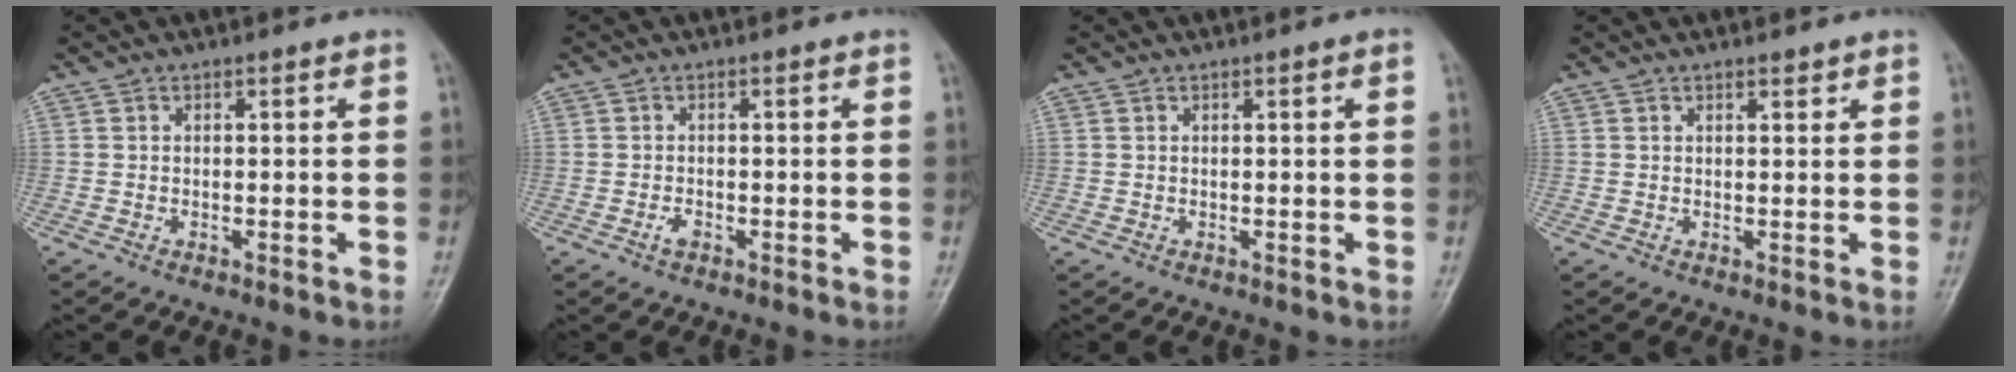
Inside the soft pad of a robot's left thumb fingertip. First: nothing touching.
{"total": 1.2, "force": [-0.6, 0.7, 0.8], "torque": [-0.018, 0.002, -0.013]}
{"total": 1.1, "force": [0.4, 0.0, 1.0], "torque": [-0.018, 0.001, 0.005]}
{"total": 1.2, "force": [1.0, 0.4, 0.6], "torque": [-0.005, -0.006, 0.014]}